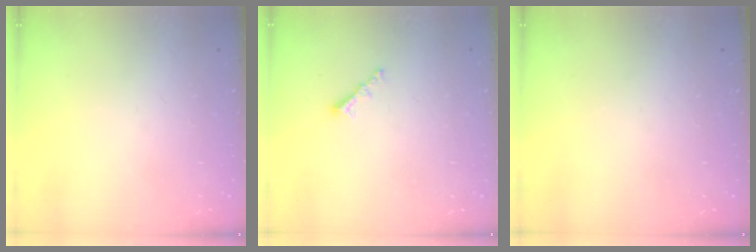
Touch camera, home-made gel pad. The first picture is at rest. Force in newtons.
{"total": 1.8, "press": 1.7, "slide": 0.5}
{"total": 0.0}